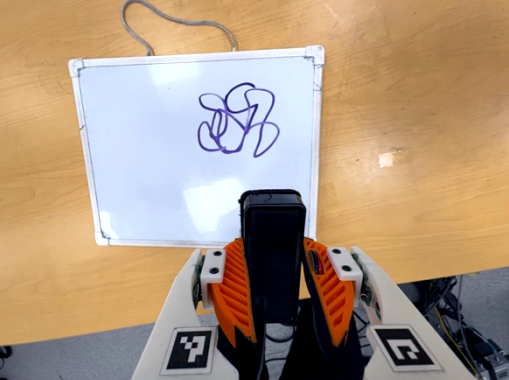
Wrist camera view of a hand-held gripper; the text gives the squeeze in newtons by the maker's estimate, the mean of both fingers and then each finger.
{"total": 4.6, "left": 3.3, "right": 6.0}